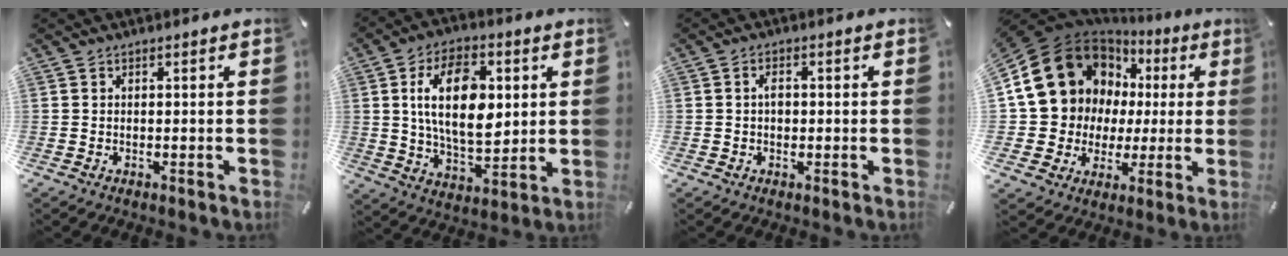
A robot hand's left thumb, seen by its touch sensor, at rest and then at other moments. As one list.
[{"total": 16.3, "force": [3.3, 9.9, 12.5], "torque": [-0.227, 0.005, 0.054]}, {"total": 2.2, "force": [0.1, 1.4, 1.7], "torque": [-0.026, 0.001, -0.002]}, {"total": 17.7, "force": [6.6, 15.2, 6.2], "torque": [-0.117, -0.049, 0.146]}]